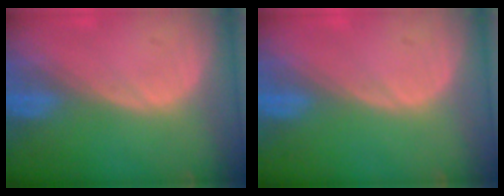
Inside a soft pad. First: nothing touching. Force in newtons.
{"total": 0.0}